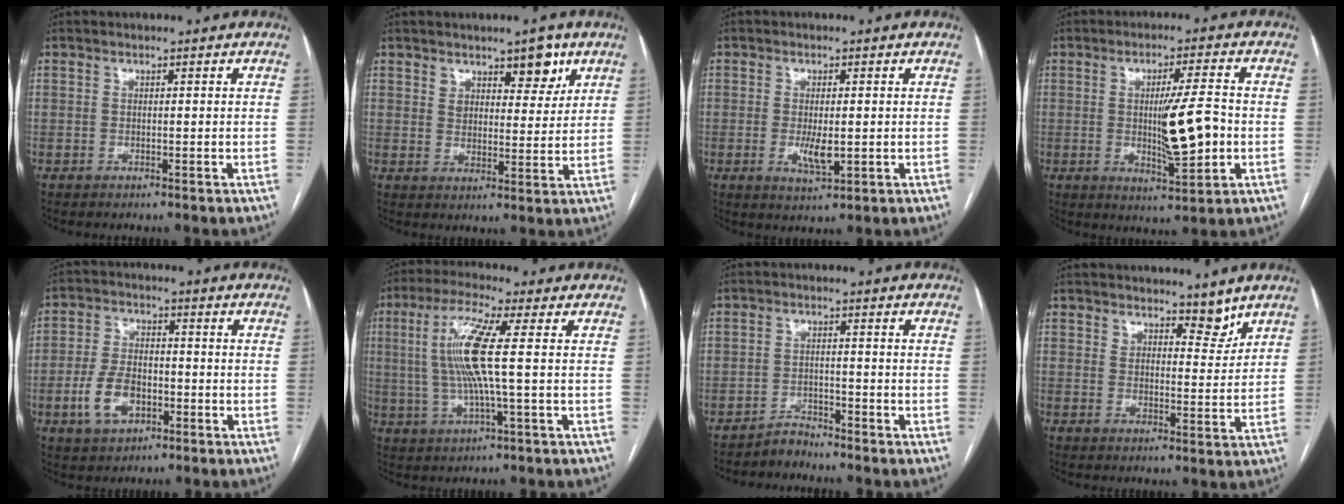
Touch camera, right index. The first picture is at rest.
{"total": 6.5, "force": [4.1, 3.0, 4.0], "torque": [-0.051, 0.000, 0.061]}
{"total": 4.0, "force": [-0.5, 1.3, 3.8], "torque": [-0.071, -0.007, -0.005]}
{"total": 9.5, "force": [-0.9, 0.9, 9.4], "torque": [-0.151, -0.008, -0.014]}
{"total": 7.8, "force": [-2.9, 4.8, 5.5], "torque": [-0.122, 0.010, -0.049]}
{"total": 10.5, "force": [1.1, 0.1, 10.5], "torque": [-0.224, 0.008, 0.019]}
{"total": 2.6, "force": [-2.5, 0.6, -0.6], "torque": [0.018, -0.003, -0.043]}
{"total": 4.8, "force": [4.0, 2.0, 1.7], "torque": [-0.016, -0.009, 0.064]}